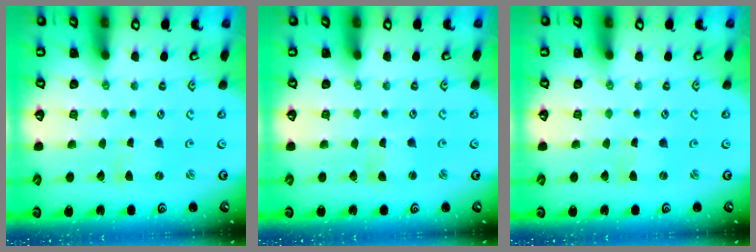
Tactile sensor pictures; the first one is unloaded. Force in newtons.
{"total": 1.3, "press": 1.3, "slide": 0.3}
{"total": 0.0}